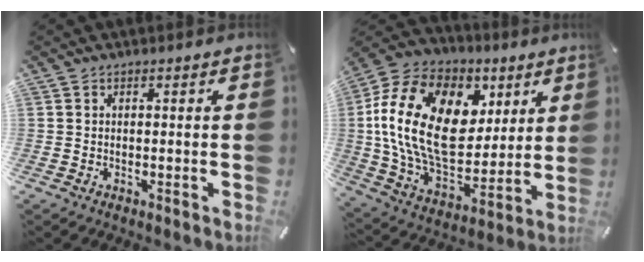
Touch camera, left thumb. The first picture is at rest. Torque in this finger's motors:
{"motor_torque": [2.19, 2.82, 1.76, -1.01, 1.05]}